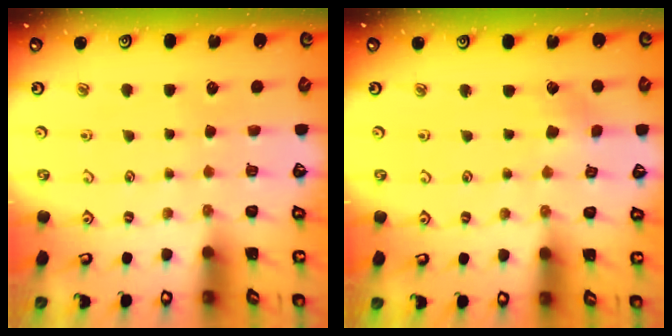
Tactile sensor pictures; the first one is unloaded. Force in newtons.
{"total": 2.1, "press": 2.1, "slide": 0.3}